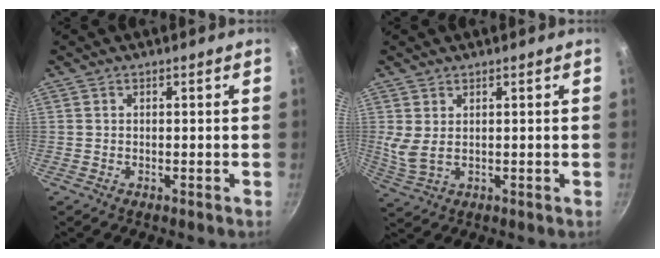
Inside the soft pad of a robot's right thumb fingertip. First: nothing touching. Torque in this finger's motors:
{"motor_torque": [0.57, 0.54, 0.58, -0.10, 0.17]}